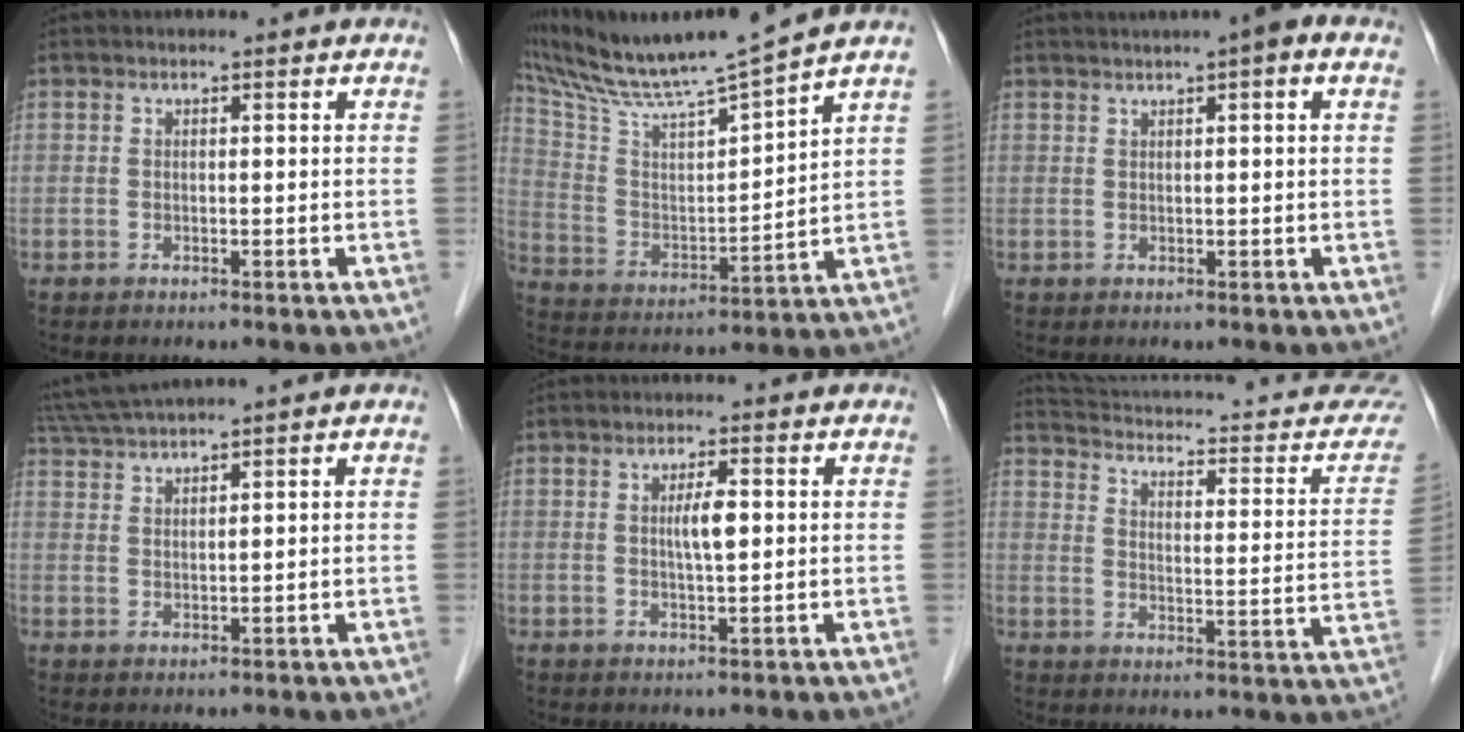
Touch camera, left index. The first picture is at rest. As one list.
[{"total": 14.1, "force": [12.8, -1.9, 5.8], "torque": [-0.119, -0.004, 0.234]}, {"total": 4.8, "force": [2.7, 0.3, 4.0], "torque": [-0.056, 0.022, 0.036]}, {"total": 5.6, "force": [4.9, -1.3, 2.5], "torque": [-0.057, 0.018, 0.099]}, {"total": 3.1, "force": [0.4, 0.5, 3.0], "torque": [-0.052, 0.001, 0.007]}, {"total": 21.3, "force": [19.7, 2.7, 7.8], "torque": [-0.112, -0.074, 0.234]}]